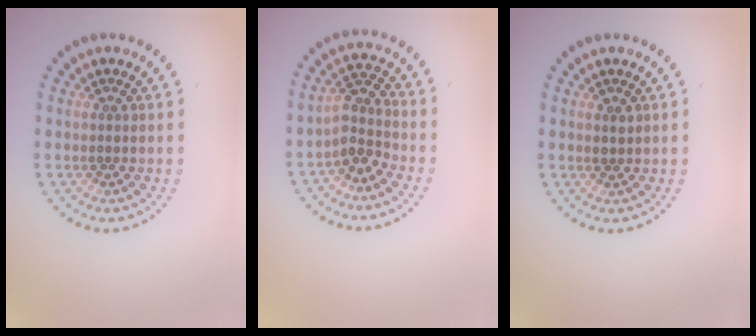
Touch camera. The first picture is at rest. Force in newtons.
{"total": 2.7, "press": 2.2, "slide": 1.7}
{"total": 0.9, "press": 0.9, "slide": 0.2}